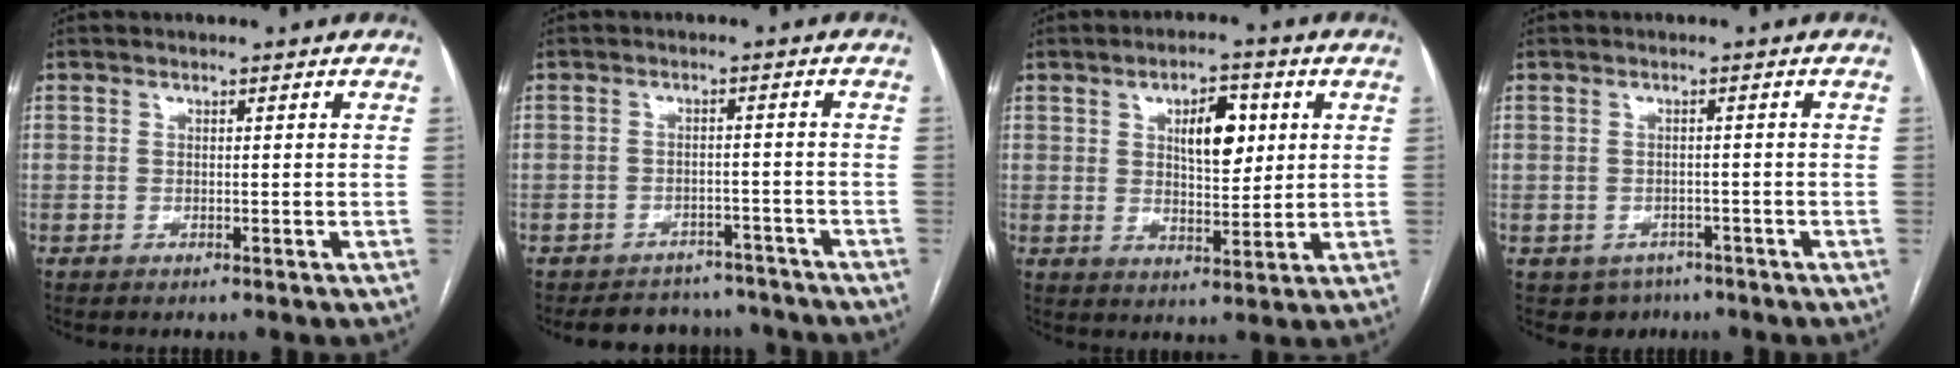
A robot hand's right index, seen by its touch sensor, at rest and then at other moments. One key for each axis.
{"total": 8.2, "fx": -7.5, "fy": 3.3, "fz": 0.3, "tx": 0.011, "ty": 0.016, "tz": -0.092}
{"total": 7.8, "fx": 2.4, "fy": 3.2, "fz": 6.7, "tx": -0.105, "ty": 0.008, "tz": 0.042}
{"total": 4.2, "fx": -2.6, "fy": 3.2, "fz": 0.7, "tx": -0.006, "ty": 0.005, "tz": -0.032}